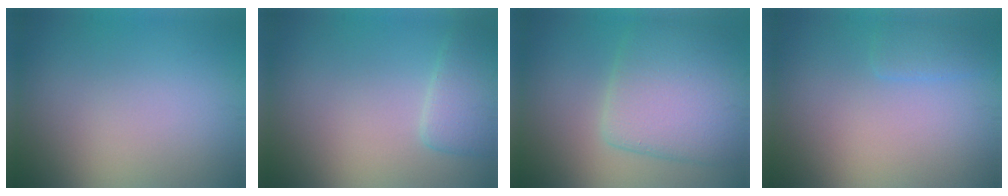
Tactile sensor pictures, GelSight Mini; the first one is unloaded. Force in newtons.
{"total": 2.9, "press": 2.9, "slide": 0.3}
{"total": 7.7, "press": 7.7, "slide": 0.4}
{"total": 1.6, "press": 1.5, "slide": 0.2}